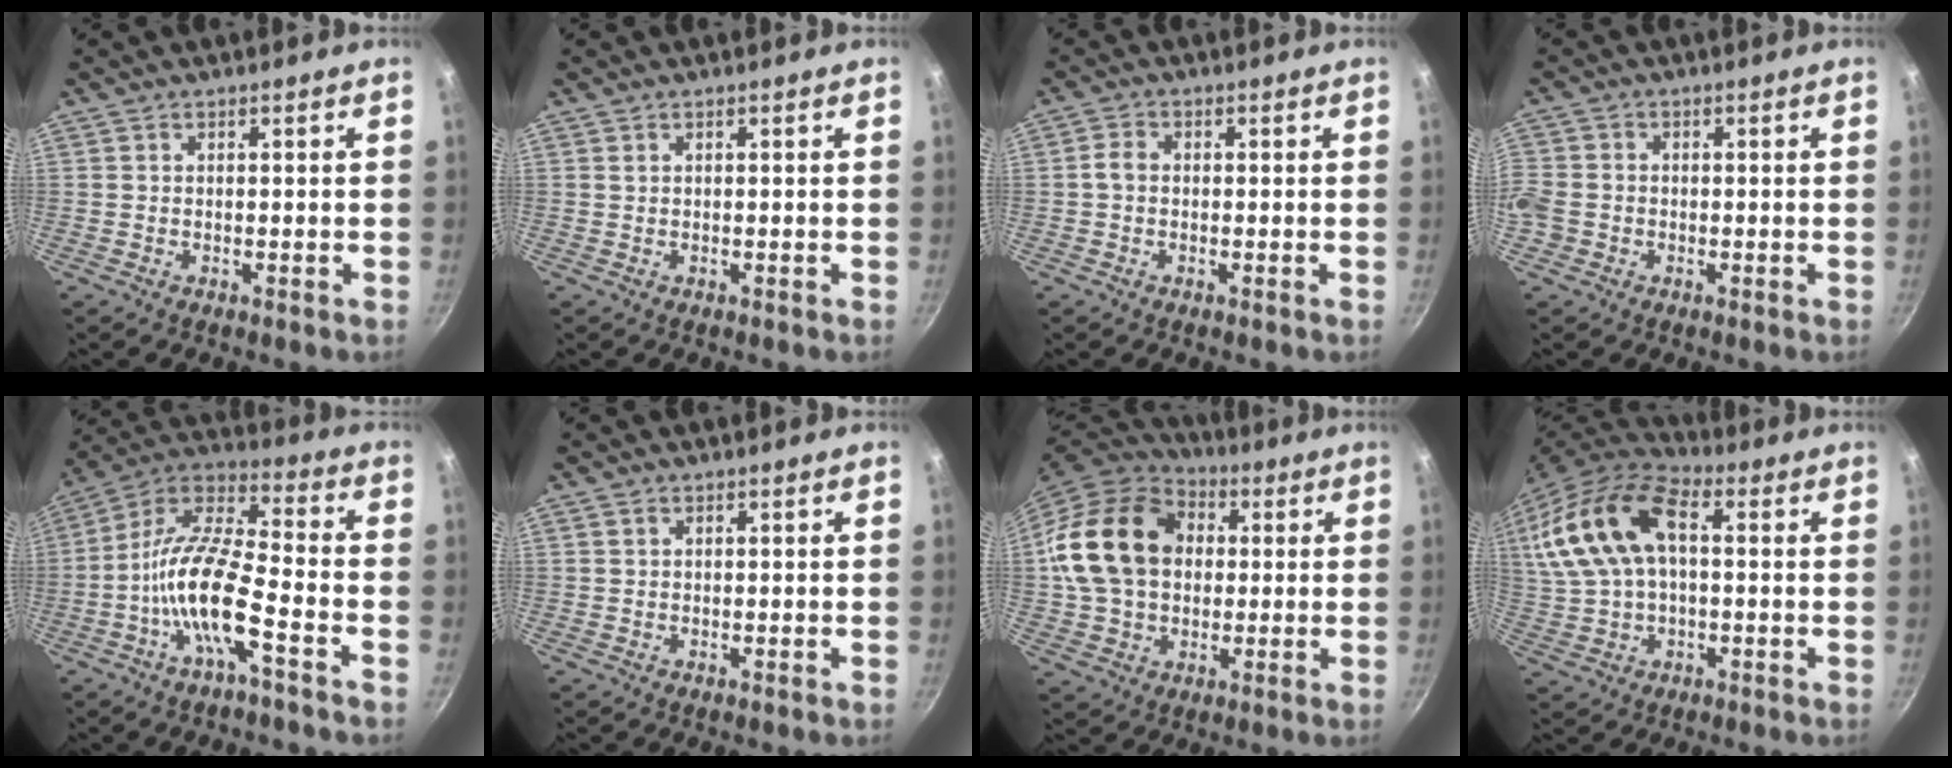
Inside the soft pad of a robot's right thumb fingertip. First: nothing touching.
{"total": 0.0}
{"total": 2.4, "force": [-0.2, 1.8, 1.5], "torque": [-0.028, 0.010, -0.008]}
{"total": 6.1, "force": [-1.5, 5.2, 2.8], "torque": [-0.064, 0.008, -0.039]}
{"total": 14.7, "force": [-5.8, 4.2, 12.8], "torque": [-0.245, 0.046, -0.127]}
{"total": 0.7, "force": [0.3, 0.6, 0.3], "torque": [-0.004, 0.001, 0.005]}
{"total": 20.6, "force": [2.8, 15.6, 13.0], "torque": [-0.221, 0.028, 0.045]}
{"total": 18.8, "force": [3.5, 10.9, 14.9], "torque": [-0.298, 0.028, 0.054]}